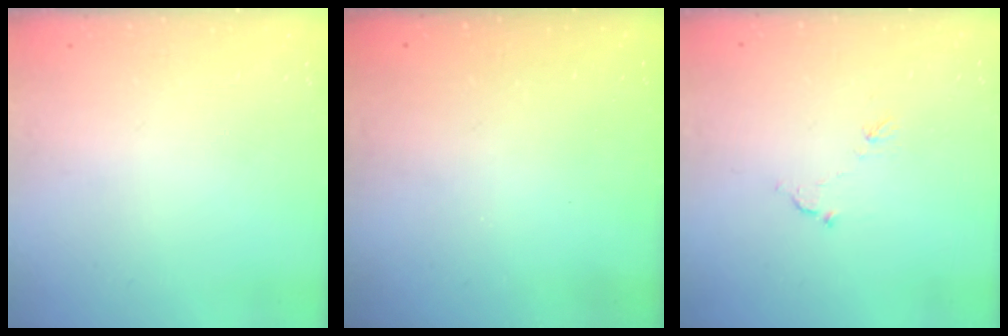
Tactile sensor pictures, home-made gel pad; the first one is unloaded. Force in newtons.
{"total": 3.0, "press": 3.0, "slide": 0.1}
{"total": 6.3, "press": 6.3, "slide": 0.2}